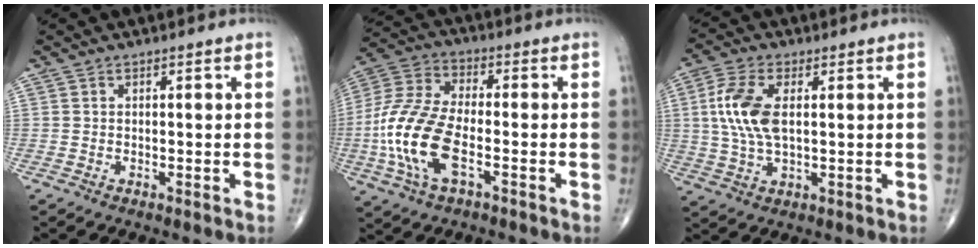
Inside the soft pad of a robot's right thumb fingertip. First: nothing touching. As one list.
[{"total": 15.7, "force": [-4.1, 7.3, 13.2], "torque": [-0.295, 0.018, -0.082]}, {"total": 9.6, "force": [1.3, 4.7, 8.2], "torque": [-0.190, 0.002, 0.027]}]